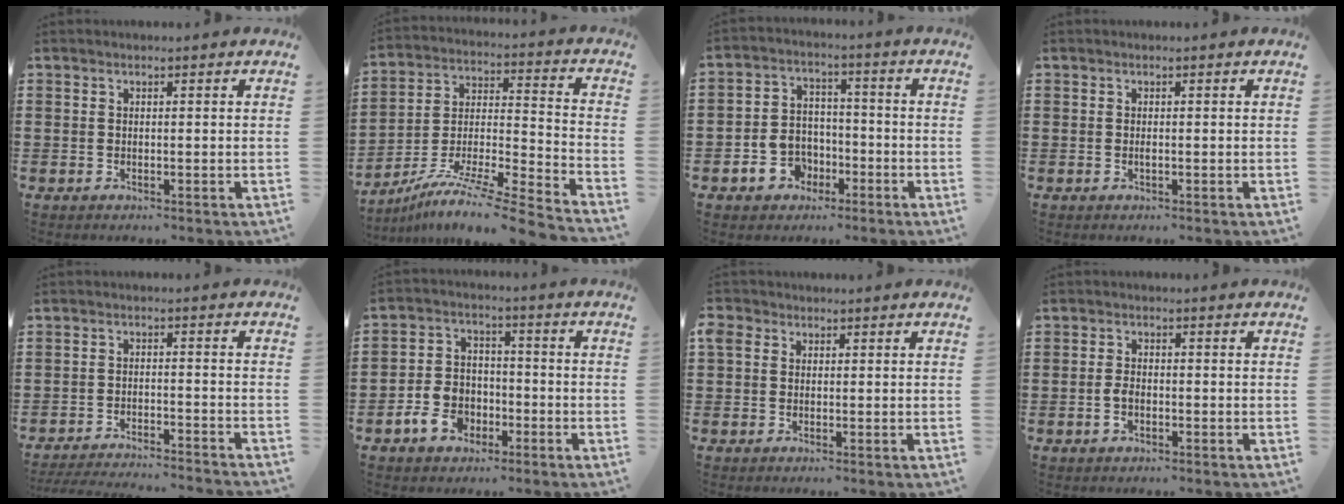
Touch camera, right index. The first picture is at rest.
{"total": 9.3, "force": [-7.8, -0.1, 5.0], "torque": [-0.087, 0.000, -0.160]}
{"total": 5.8, "force": [-2.7, 4.8, 1.8], "torque": [-0.055, 0.016, -0.052]}
{"total": 0.6, "force": [-0.1, 0.2, 0.6], "torque": [-0.013, -0.004, -0.002]}
{"total": 3.8, "force": [-3.7, -0.4, 0.6], "torque": [-0.011, -0.007, -0.076]}
{"total": 6.1, "force": [-3.0, 4.5, 2.8], "torque": [-0.072, 0.014, -0.060]}
{"total": 1.9, "force": [0.6, 1.7, 0.6], "torque": [-0.019, 0.008, 0.009]}
{"total": 2.5, "force": [-0.8, 1.3, 1.9], "torque": [-0.053, -0.006, -0.019]}